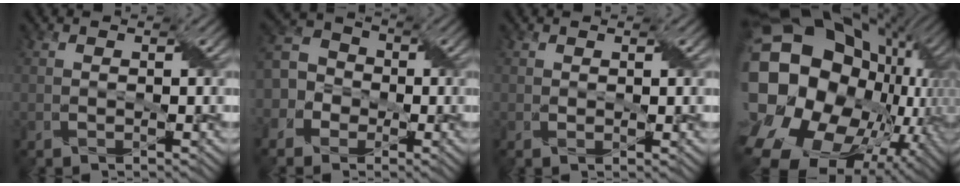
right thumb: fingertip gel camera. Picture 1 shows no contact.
{"total": 7.0, "force": [-1.6, 6.3, 2.6], "torque": [-0.086, 0.005, -0.061]}
{"total": 1.1, "force": [0.4, 0.4, 0.9], "torque": [-0.016, 0.000, 0.010]}
{"total": 24.2, "force": [-0.5, 19.0, 15.1], "torque": [-0.293, -0.035, -0.044]}